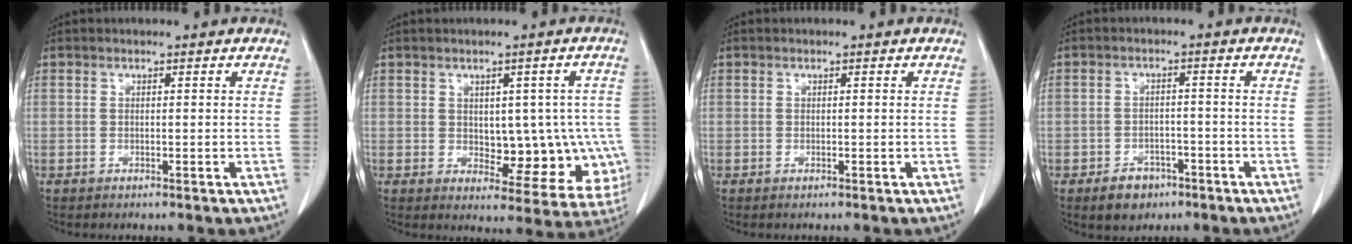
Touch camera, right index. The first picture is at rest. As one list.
[{"total": 14.0, "force": [-1.8, 8.2, 11.3], "torque": [-0.129, 0.023, -0.001]}, {"total": 0.5, "force": [-0.2, 0.3, 0.4], "torque": [-0.011, -0.001, -0.003]}, {"total": 5.4, "force": [-3.3, 3.7, 2.1], "torque": [-0.034, 0.005, -0.044]}]